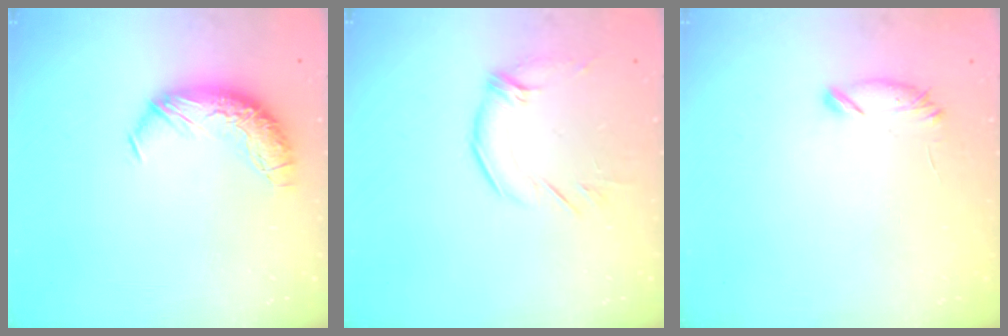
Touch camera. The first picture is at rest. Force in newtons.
{"total": 2.3, "press": 0.8, "slide": 2.1}
{"total": 7.2, "press": 7.1, "slide": 0.9}